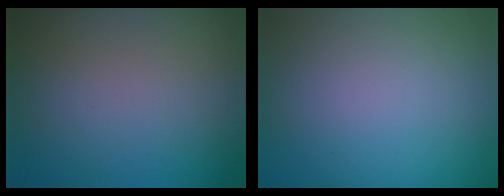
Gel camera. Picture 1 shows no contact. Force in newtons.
{"total": 0.0}